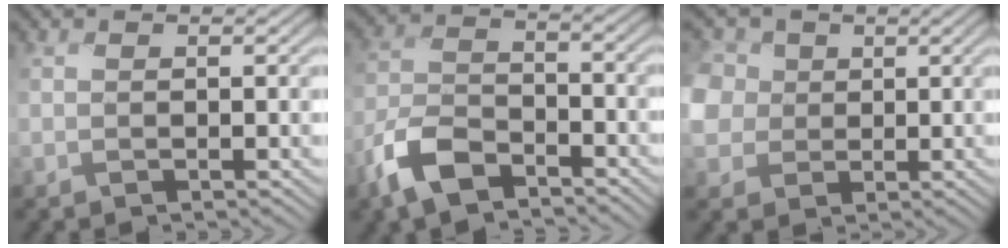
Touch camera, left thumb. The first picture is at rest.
{"total": 8.0, "force": [-5.7, 3.6, 4.2], "torque": [-0.093, -0.003, -0.133]}
{"total": 7.4, "force": [0.3, 6.7, 3.2], "torque": [-0.125, -0.008, -0.008]}